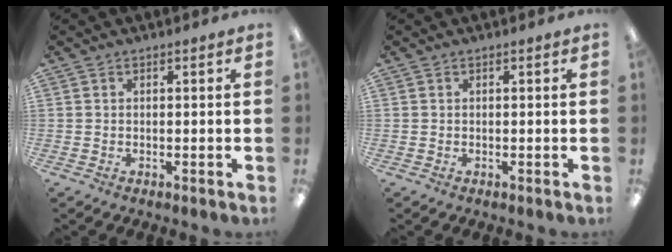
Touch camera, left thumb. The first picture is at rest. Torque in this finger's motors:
{"motor_torque": [0.00, 0.00, 0.01, -0.01, 0.00]}